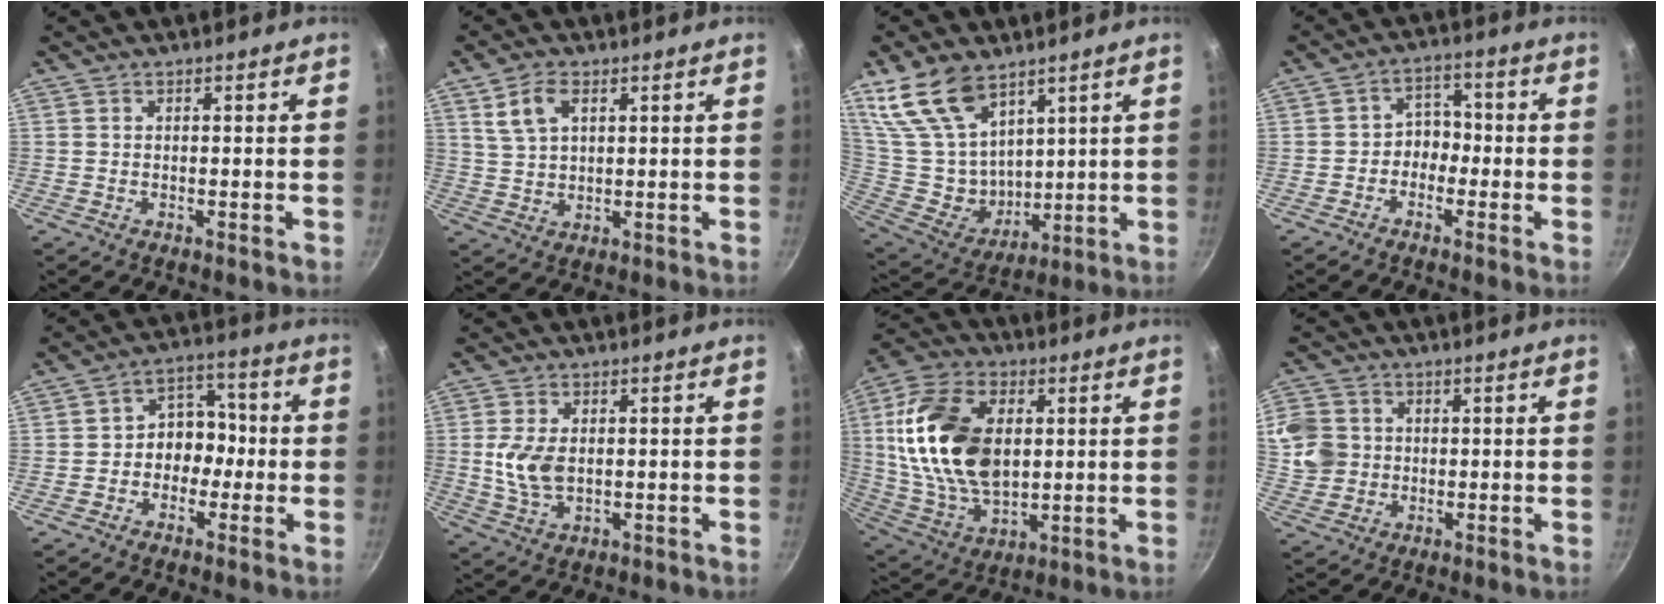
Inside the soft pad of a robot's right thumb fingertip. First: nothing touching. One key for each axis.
{"total": 6.4, "fx": 2.8, "fy": 3.6, "fz": 4.4, "tx": -0.078, "ty": -0.004, "tz": 0.059}
{"total": 17.1, "fx": 10.5, "fy": 10.3, "fz": 8.8, "tx": -0.132, "ty": -0.060, "tz": 0.224}
{"total": 4.7, "fx": -1.5, "fy": 3.8, "fz": 2.4, "tx": 0.001, "ty": 0.029, "tz": -0.035}
{"total": 8.0, "fx": -1.4, "fy": 6.6, "fz": 4.4, "tx": -0.005, "ty": 0.036, "tz": -0.036}
{"total": 7.2, "fx": 0.3, "fy": 4.5, "fz": 5.7, "tx": -0.111, "ty": -0.006, "tz": 0.010}
{"total": 21.8, "fx": 4.6, "fy": 12.8, "fz": 17.0, "tx": -0.320, "ty": -0.014, "tz": 0.096}
{"total": 9.2, "fx": 0.9, "fy": 8.4, "fz": 3.6, "tx": -0.051, "ty": 0.002, "tz": 0.011}